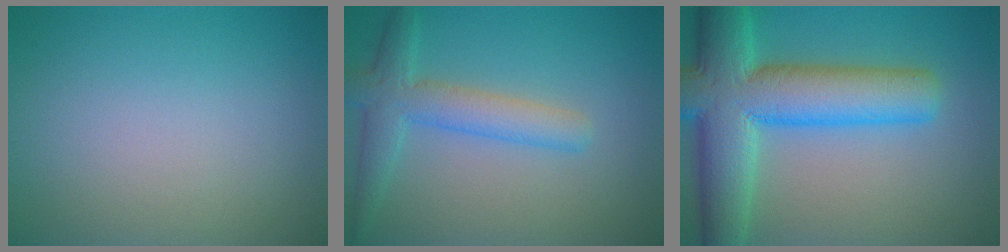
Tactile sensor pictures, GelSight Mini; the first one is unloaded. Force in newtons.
{"total": 4.1, "press": 4.1, "slide": 0.1}
{"total": 11.3, "press": 11.3, "slide": 0.7}